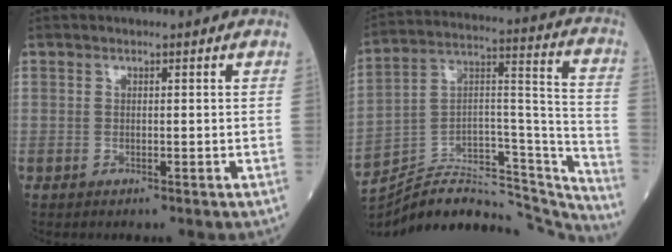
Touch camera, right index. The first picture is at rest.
{"total": 27.6, "force": [-25.2, 6.7, 9.1], "torque": [-0.129, 0.041, -0.376]}